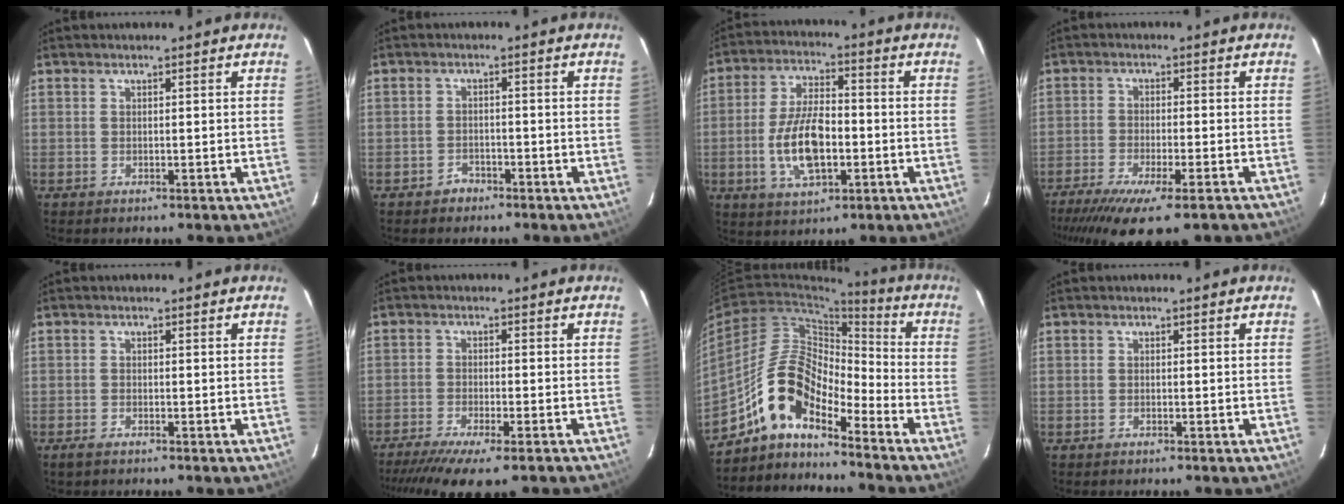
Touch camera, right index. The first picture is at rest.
{"total": 2.5, "force": [-1.9, 1.6, 0.4], "torque": [-0.010, 0.007, -0.027]}
{"total": 11.9, "force": [-2.8, 5.5, 10.2], "torque": [-0.206, 0.002, -0.046]}
{"total": 15.2, "force": [-11.4, 3.2, 9.5], "torque": [-0.192, -0.054, -0.180]}
{"total": 1.5, "force": [-1.2, 0.5, 0.8], "torque": [-0.020, -0.002, -0.023]}
{"total": 12.3, "force": [-9.8, 1.9, 7.2], "torque": [-0.153, -0.040, -0.159]}
{"total": 12.2, "force": [-9.0, 4.0, 7.1], "torque": [-0.130, 0.021, -0.184]}
{"total": 0.0}